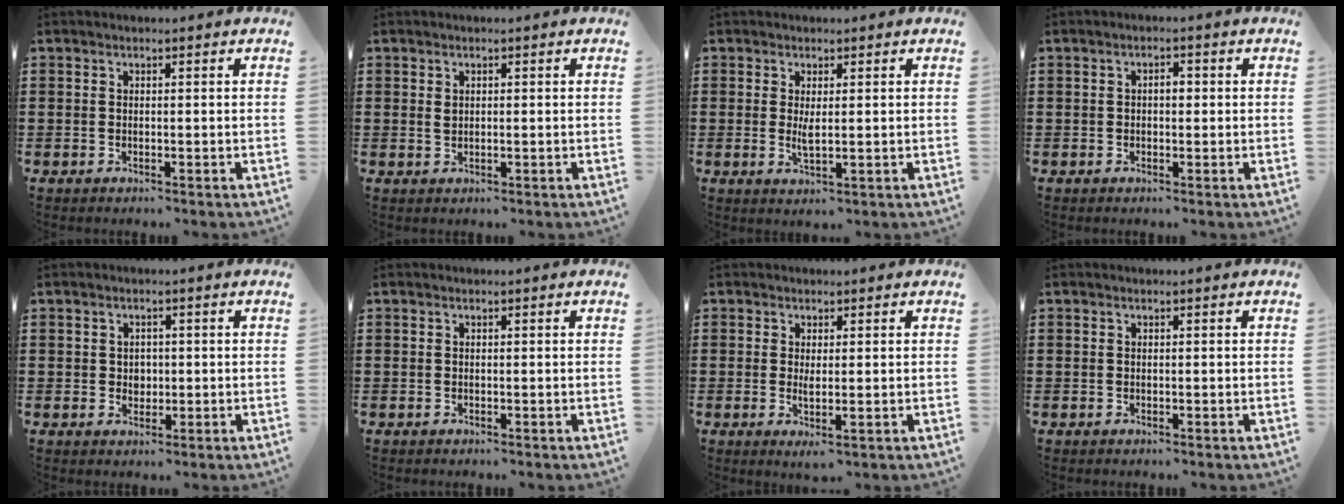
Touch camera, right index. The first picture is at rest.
{"total": 1.0, "force": [0.2, 0.4, 0.9], "torque": [-0.018, 0.004, 0.002]}
{"total": 2.3, "force": [0.4, 0.3, 2.2], "torque": [-0.050, -0.006, 0.005]}
{"total": 1.9, "force": [0.0, 0.8, 1.7], "torque": [-0.032, 0.005, -0.002]}
{"total": 1.6, "force": [0.1, 1.4, 0.7], "torque": [-0.018, 0.008, 0.000]}
{"total": 0.0}
{"total": 1.8, "force": [0.3, 0.2, 1.7], "torque": [-0.035, 0.000, 0.005]}
{"total": 0.0}